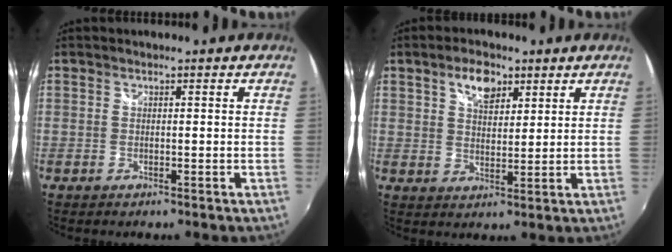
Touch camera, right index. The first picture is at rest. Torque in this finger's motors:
{"motor_torque": [0.08, 0.07, 0.15, 0.06]}